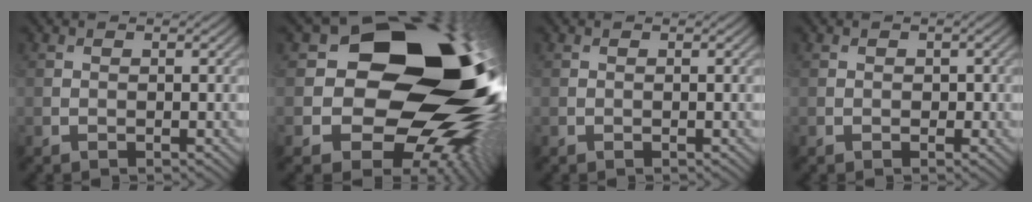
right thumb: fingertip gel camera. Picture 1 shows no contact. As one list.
[{"total": 22.2, "force": [1.7, 16.9, 14.3], "torque": [-0.208, -0.016, 0.020]}, {"total": 0.0}, {"total": 0.6, "force": [-0.1, 0.6, 0.1], "torque": [0.002, -0.004, -0.002]}]